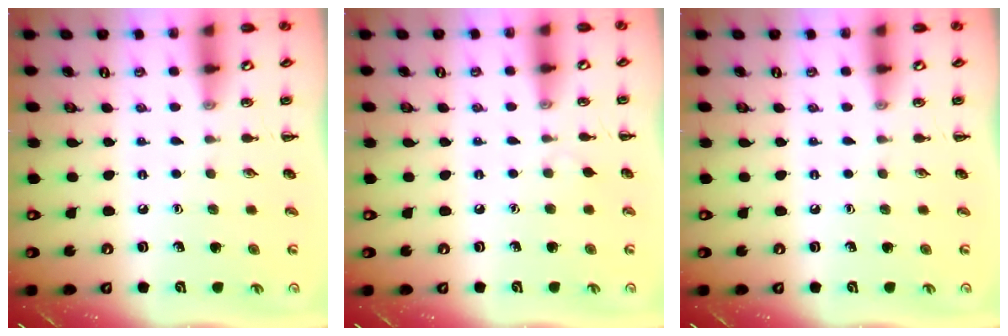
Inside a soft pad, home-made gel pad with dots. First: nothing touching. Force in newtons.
{"total": 2.3, "press": 2.1, "slide": 0.9}
{"total": 0.0}